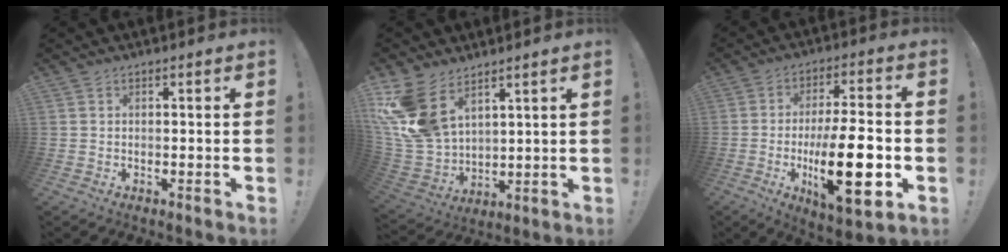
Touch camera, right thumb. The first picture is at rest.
{"total": 15.4, "force": [8.3, 9.7, 8.7], "torque": [-0.188, -0.049, 0.164]}
{"total": 21.3, "force": [-4.7, 6.6, 19.6], "torque": [-0.326, 0.003, -0.070]}